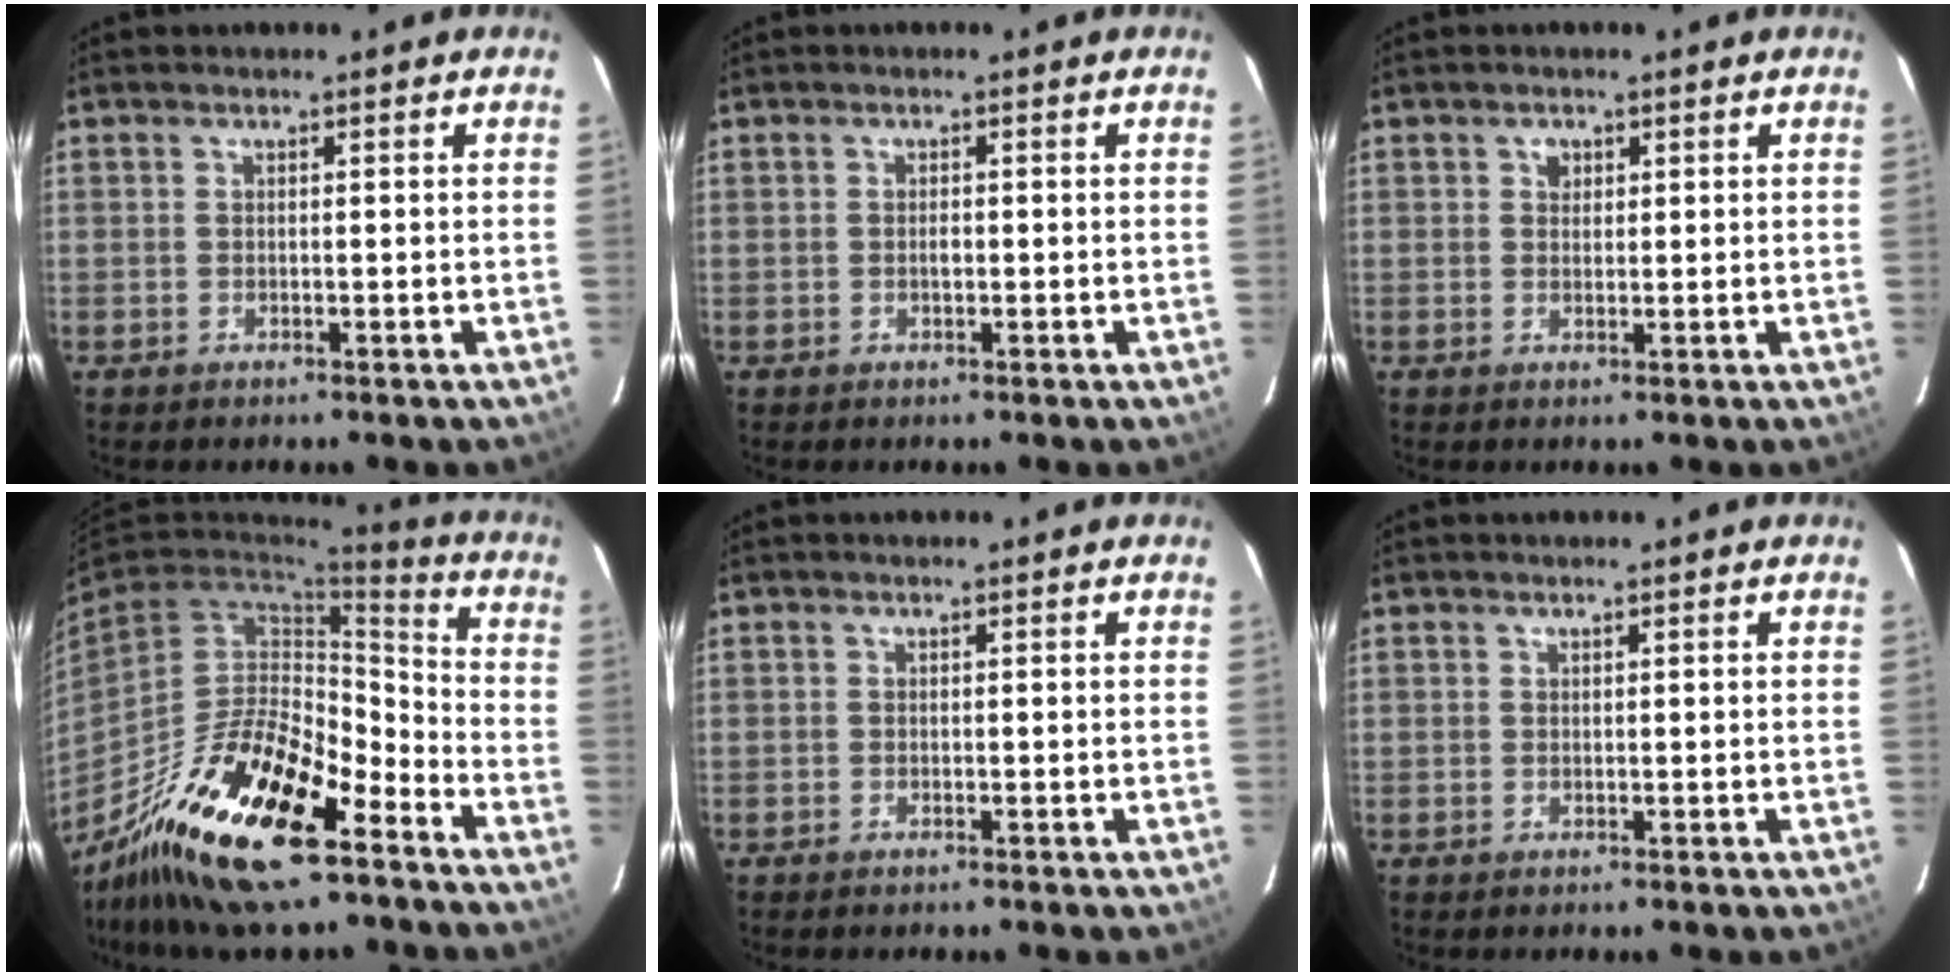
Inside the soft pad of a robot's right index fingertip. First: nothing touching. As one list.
[{"total": 1.1, "force": [-0.2, 0.6, 0.9], "torque": [-0.015, 0.003, -0.003]}, {"total": 1.6, "force": [0.6, 1.4, 0.4], "torque": [-0.004, 0.007, 0.009]}, {"total": 24.2, "force": [-16.3, 8.1, 16.0], "torque": [-0.304, -0.015, -0.281]}, {"total": 0.0}, {"total": 0.6, "force": [0.2, 0.5, -0.1], "torque": [0.004, 0.003, 0.003]}]